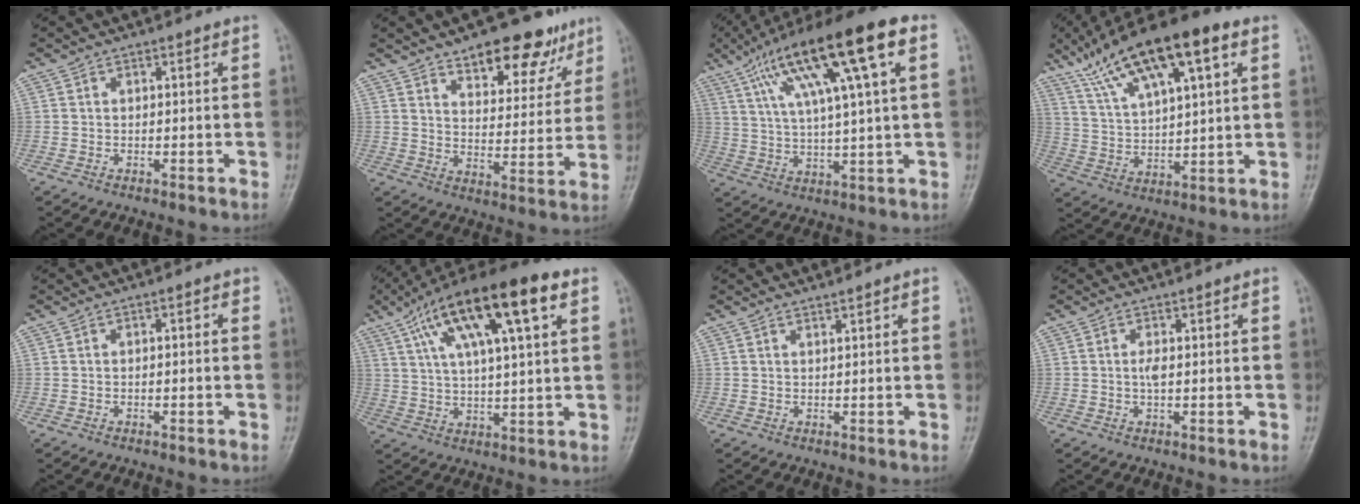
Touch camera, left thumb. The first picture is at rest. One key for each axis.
{"total": 14.9, "fx": 10.1, "fy": 6.8, "fz": 8.7, "tx": -0.059, "ty": -0.055, "tz": 0.146}
{"total": 21.3, "fx": 8.6, "fy": 4.3, "fz": 19.0, "tx": -0.330, "ty": 0.020, "tz": 0.140}
{"total": 19.5, "fx": 10.1, "fy": 6.2, "fz": 15.5, "tx": -0.252, "ty": -0.005, "tz": 0.179}
{"total": 0.7, "fx": 0.0, "fy": 0.2, "fz": 0.7, "tx": -0.011, "ty": 0.003, "tz": 0.001}
{"total": 20.4, "fx": 9.5, "fy": 5.2, "fz": 17.3, "tx": -0.296, "ty": 0.009, "tz": 0.160}
{"total": 0.9, "fx": 0.9, "fy": -0.1, "fz": 0.2, "tx": -0.003, "ty": -0.009, "tz": 0.017}
{"total": 1.4, "fx": 0.2, "fy": 0.4, "fz": 1.3, "tx": -0.030, "ty": -0.001, "tz": 0.006}